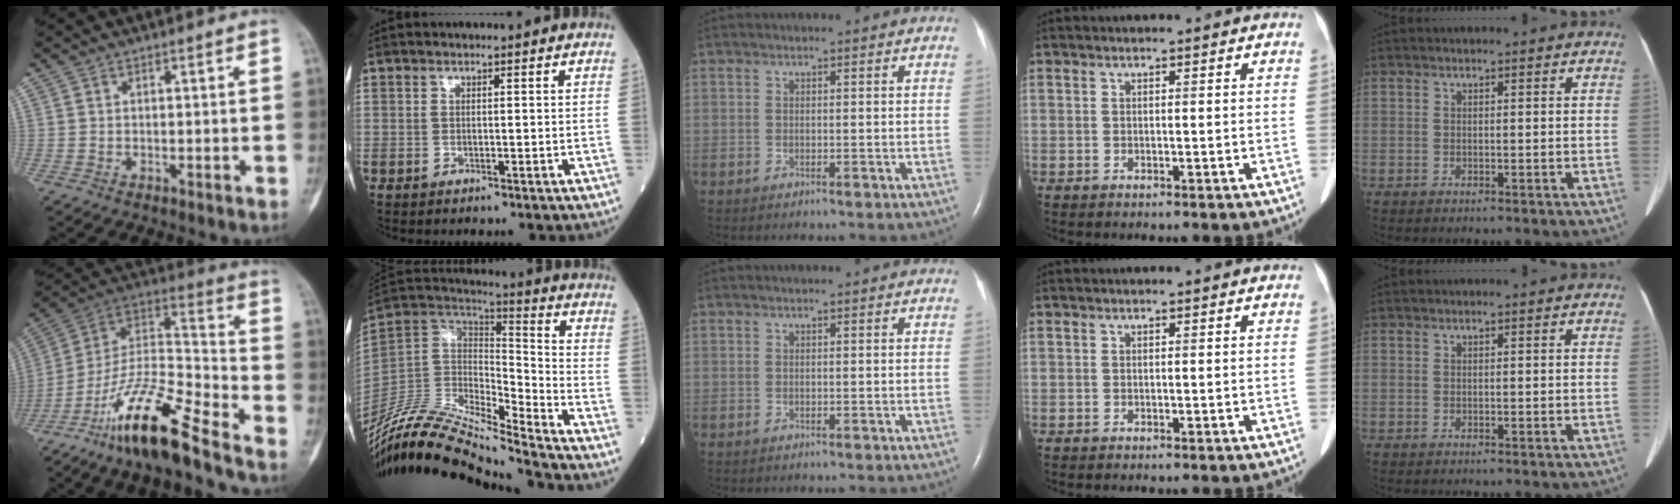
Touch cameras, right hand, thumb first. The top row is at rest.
{"thumb": {"total": 19.7, "force": [-14.1, 3.7, 13.3], "torque": [-0.251, 0.077, -0.259]}, "index": {"total": 21.8, "force": [-19.8, 1.5, 8.9], "torque": [-0.195, 0.012, -0.364]}}